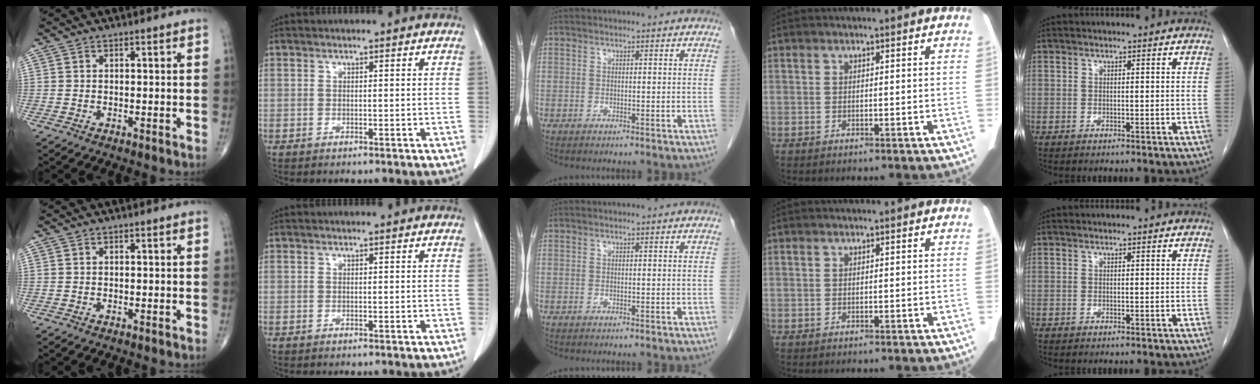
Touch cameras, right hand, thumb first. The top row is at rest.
{}